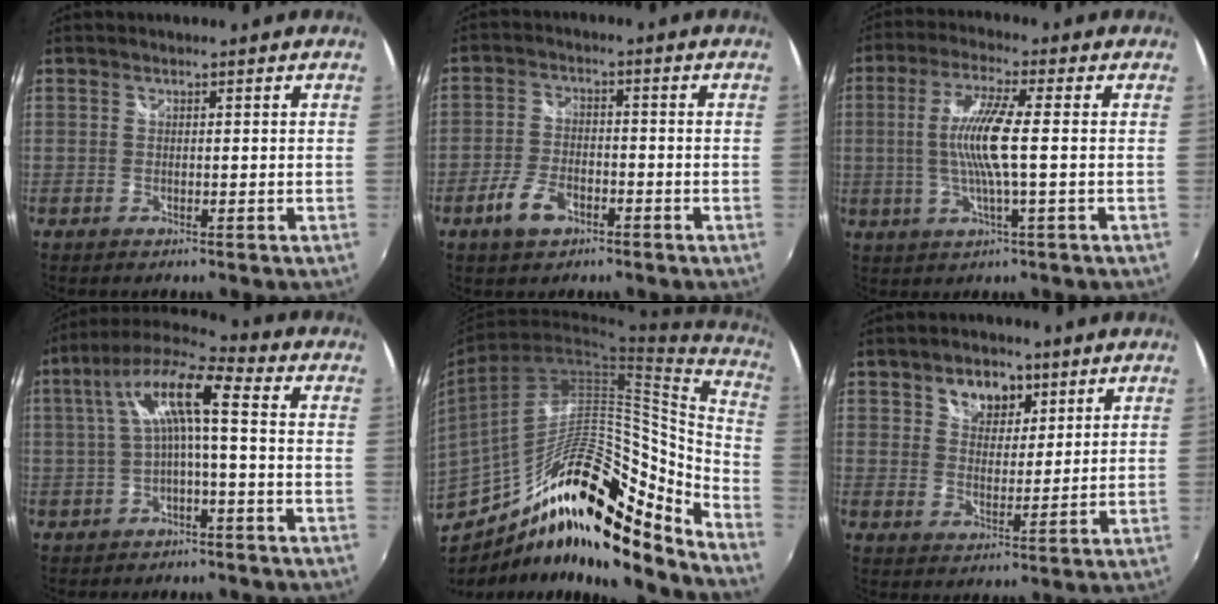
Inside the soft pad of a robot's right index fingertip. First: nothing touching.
{"total": 6.7, "force": [-3.8, 3.6, 4.1], "torque": [-0.095, -0.002, -0.068]}
{"total": 9.3, "force": [-0.4, 0.2, 9.3], "torque": [-0.184, -0.002, -0.007]}
{"total": 10.1, "force": [0.0, 1.7, 10.0], "torque": [-0.205, 0.025, 0.000]}
{"total": 21.6, "force": [-13.0, 7.8, 15.4], "torque": [-0.267, 0.011, -0.237]}
{"total": 7.2, "force": [3.9, 4.9, 3.6], "torque": [-0.056, 0.013, 0.065]}